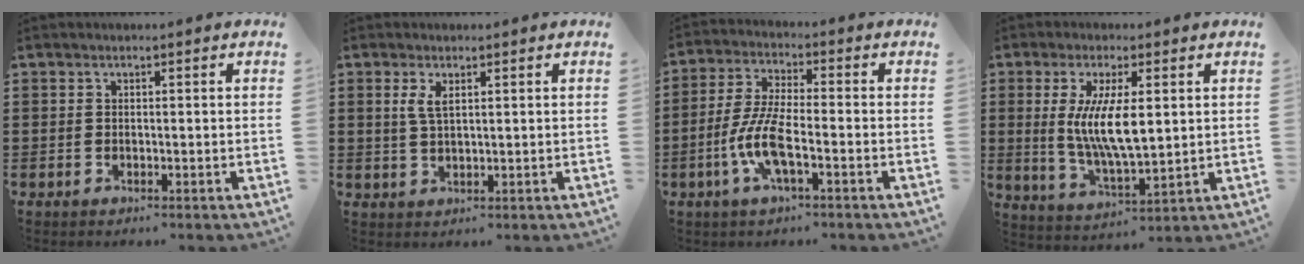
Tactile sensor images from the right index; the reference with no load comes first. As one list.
[{"total": 2.8, "force": [1.1, 0.9, 2.4], "torque": [-0.051, 0.004, 0.018]}, {"total": 8.0, "force": [-3.0, 2.1, 7.1], "torque": [-0.167, -0.013, -0.063]}, {"total": 9.0, "force": [1.3, 2.7, 8.5], "torque": [-0.170, 0.002, 0.021]}]